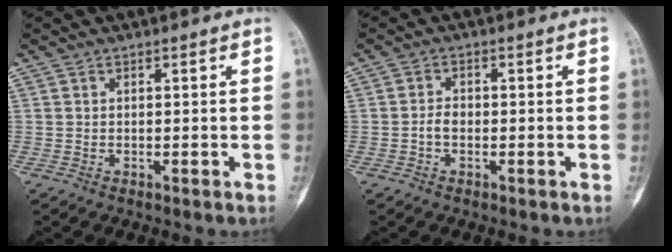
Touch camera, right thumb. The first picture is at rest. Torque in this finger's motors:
{"motor_torque": [0.21, -0.10, 0.30, -0.12, 0.00]}